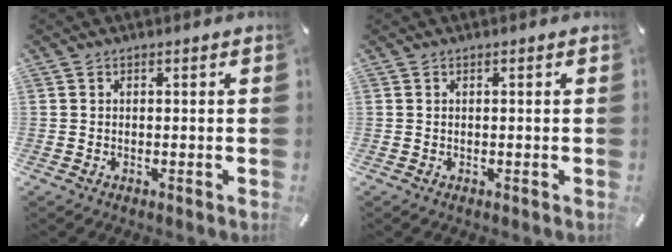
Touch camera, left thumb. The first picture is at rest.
{"total": 0.0}